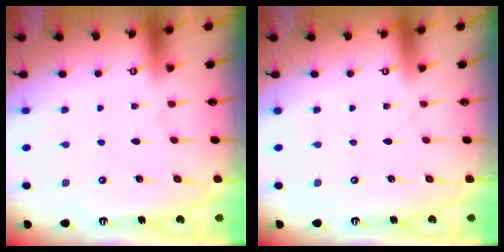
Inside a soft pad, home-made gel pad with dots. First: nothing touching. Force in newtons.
{"total": 0.0}